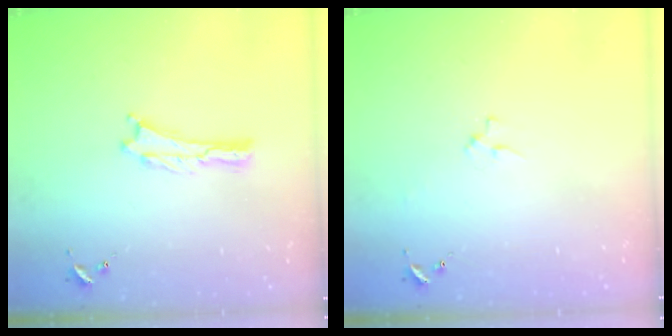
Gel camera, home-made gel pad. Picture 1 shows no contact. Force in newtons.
{"total": 2.3, "press": 2.3, "slide": 0.3}